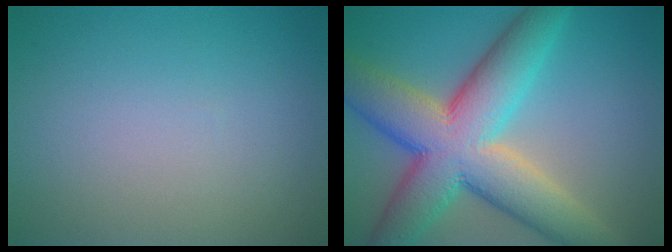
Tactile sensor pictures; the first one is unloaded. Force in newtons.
{"total": 12.0, "press": 12.0, "slide": 0.7}